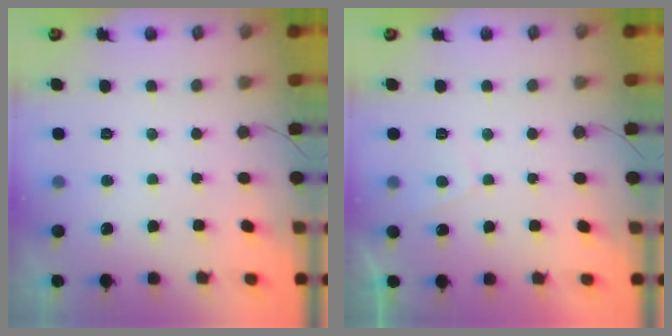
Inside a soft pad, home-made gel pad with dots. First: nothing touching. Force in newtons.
{"total": 2.3, "press": 2.2, "slide": 0.6}